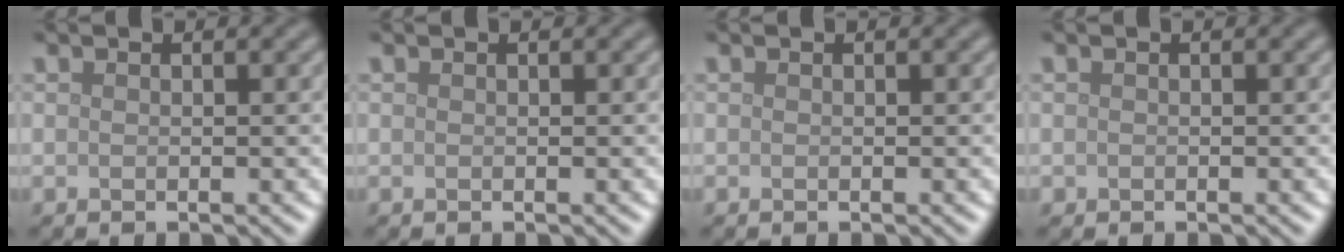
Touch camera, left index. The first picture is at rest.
{"total": 0.0}
{"total": 0.0}
{"total": 0.0}